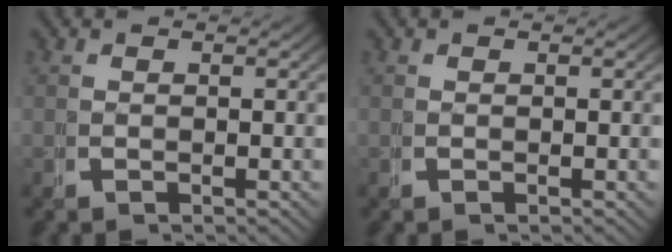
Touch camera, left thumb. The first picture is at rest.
{"total": 0.0}